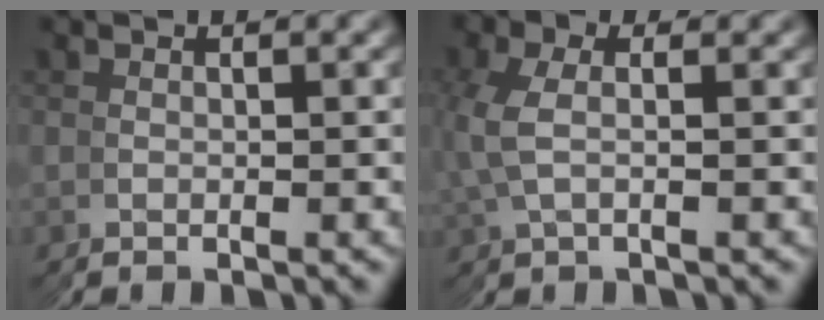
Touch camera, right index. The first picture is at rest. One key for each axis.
{"total": 1.4, "fx": 1.2, "fy": 0.1, "fz": -0.6, "tx": -0.015, "ty": 0.006, "tz": 0.022}